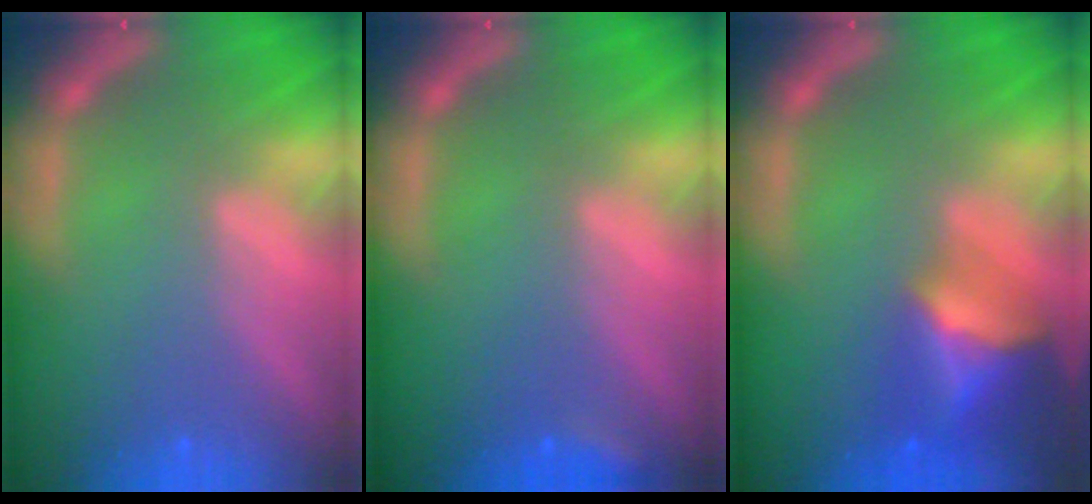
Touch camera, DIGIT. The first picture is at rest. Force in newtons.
{"total": 1.4}
{"total": 7.0}